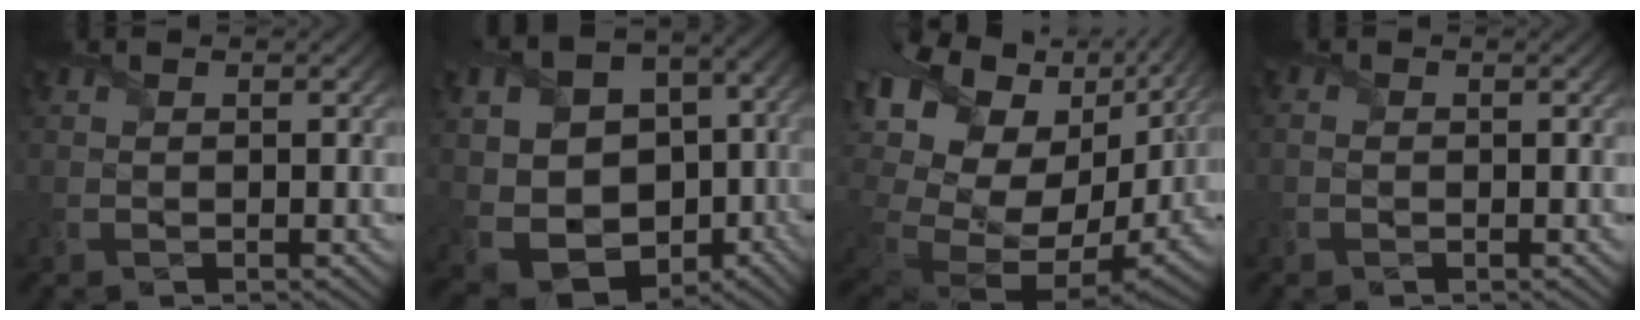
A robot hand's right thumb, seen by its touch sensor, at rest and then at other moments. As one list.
[{"total": 14.3, "force": [-1.7, 11.4, 8.3], "torque": [-0.187, -0.023, -0.012]}, {"total": 20.6, "force": [2.0, 13.0, 15.8], "torque": [-0.294, -0.030, 0.063]}, {"total": 0.7, "force": [-0.3, 0.5, 0.4], "torque": [-0.010, -0.001, -0.005]}]